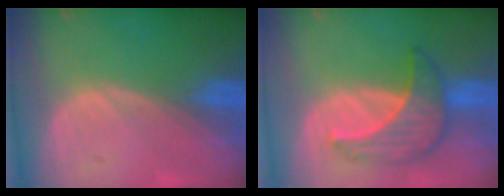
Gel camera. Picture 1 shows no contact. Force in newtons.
{"total": 6.9, "press": 6.9, "slide": 0.1}